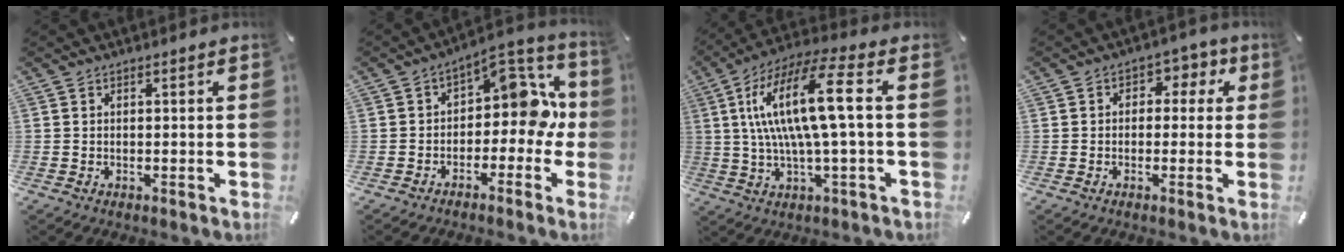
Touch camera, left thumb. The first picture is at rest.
{"total": 11.3, "force": [2.5, 7.3, 8.2], "torque": [-0.098, -0.019, 0.044]}
{"total": 16.9, "force": [2.8, 3.5, 16.3], "torque": [-0.339, -0.005, 0.030]}
{"total": 4.3, "force": [-0.4, 3.6, 2.4], "torque": [-0.020, 0.005, -0.019]}